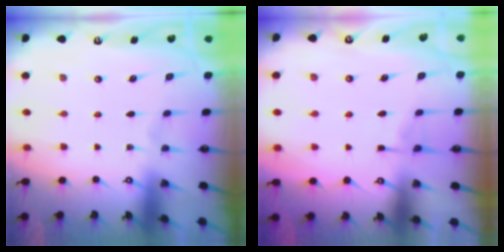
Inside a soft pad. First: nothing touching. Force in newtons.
{"total": 3.0, "press": 3.0, "slide": 0.5}